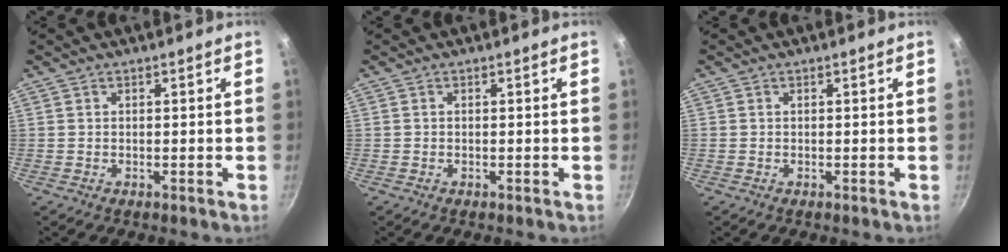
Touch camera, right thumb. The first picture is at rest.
{"total": 0.0}
{"total": 0.0}